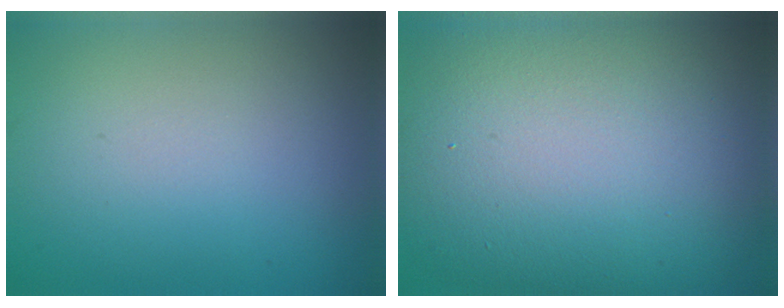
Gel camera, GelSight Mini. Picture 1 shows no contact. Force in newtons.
{"total": 17.6, "press": 17.6, "slide": 0.7}